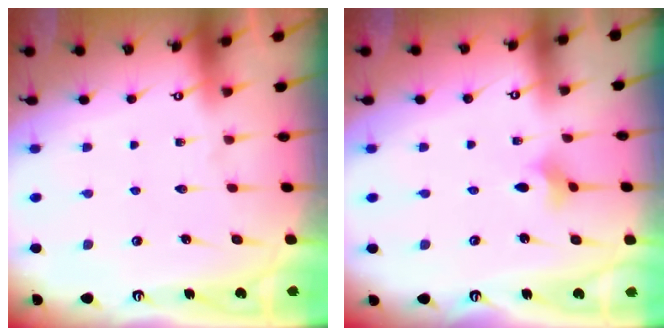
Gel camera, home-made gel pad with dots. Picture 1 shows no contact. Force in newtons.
{"total": 2.4, "press": 2.3, "slide": 0.5}